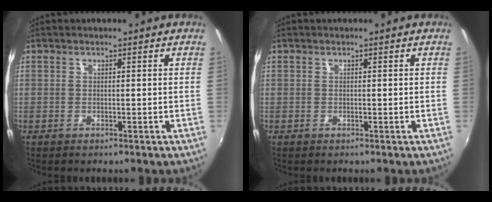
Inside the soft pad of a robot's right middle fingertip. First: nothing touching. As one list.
[{"total": 0.0}]